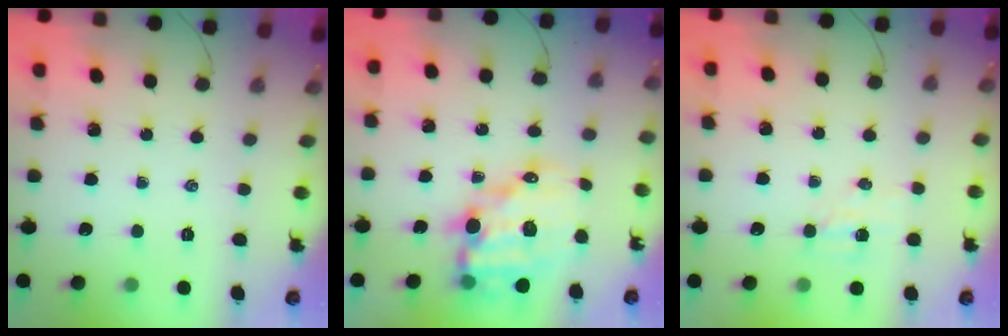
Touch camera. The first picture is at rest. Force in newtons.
{"total": 15.0, "press": 14.6, "slide": 3.4}
{"total": 4.0, "press": 3.8, "slide": 1.1}